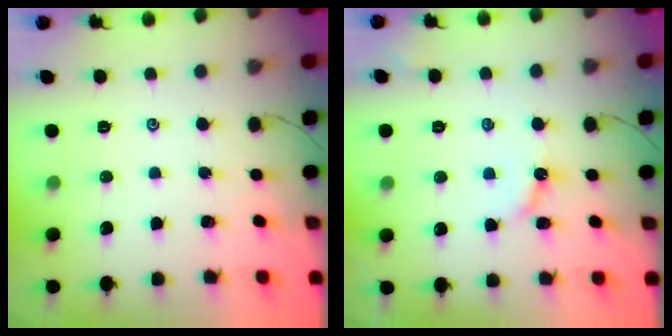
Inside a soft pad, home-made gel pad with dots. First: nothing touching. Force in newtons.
{"total": 4.9, "press": 4.9, "slide": 0.5}